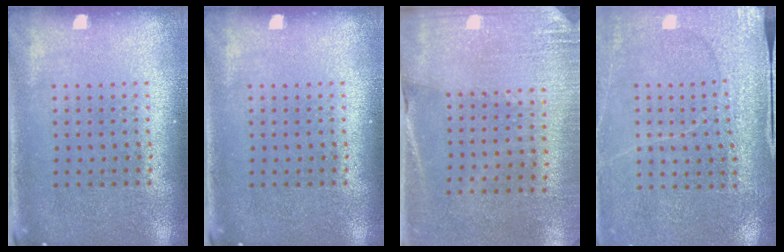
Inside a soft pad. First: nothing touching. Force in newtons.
{"total": 0.0}
{"total": 2.6, "press": 2.4, "slide": 1.0}
{"total": 3.0, "press": 3.0, "slide": 0.1}